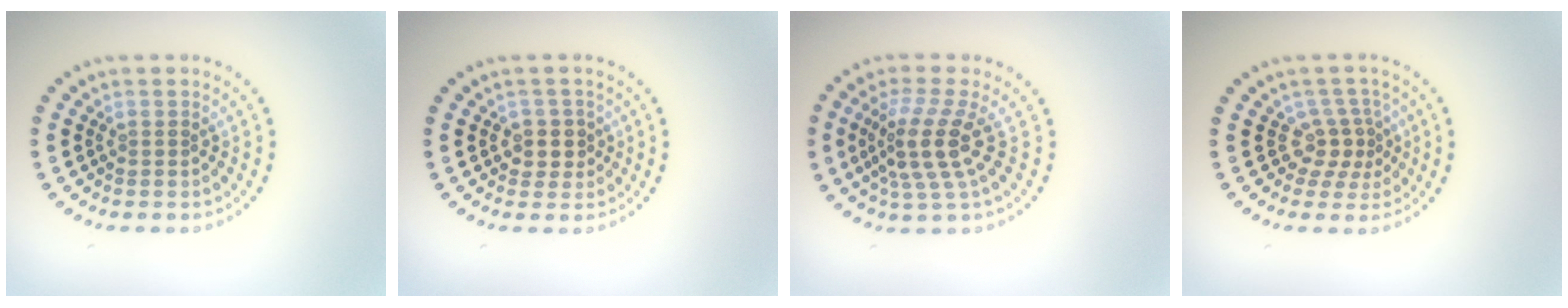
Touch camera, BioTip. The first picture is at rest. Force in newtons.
{"total": 2.1, "press": 1.9, "slide": 0.9}
{"total": 4.3, "press": 3.2, "slide": 2.9}
{"total": 2.8, "press": 1.8, "slide": 2.1}